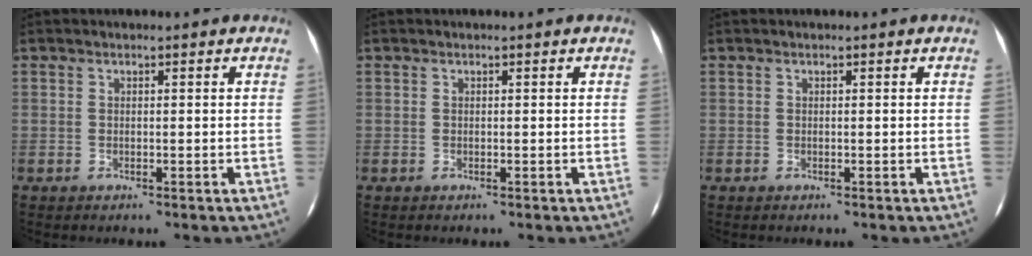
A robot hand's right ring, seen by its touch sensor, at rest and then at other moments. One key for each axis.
{"total": 0.0}
{"total": 0.0}